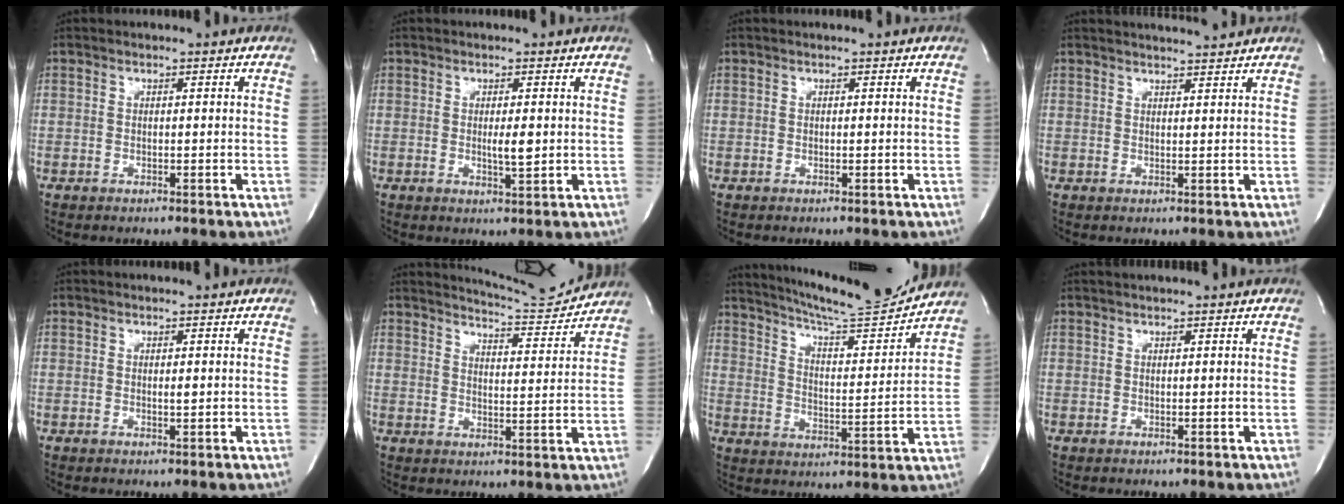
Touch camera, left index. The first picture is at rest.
{"total": 2.4, "force": [0.1, 0.4, 2.3], "torque": [-0.043, -0.008, 0.003]}
{"total": 0.0}
{"total": 4.5, "force": [4.4, -0.2, 1.1], "torque": [-0.021, 0.007, 0.057]}
{"total": 1.0, "force": [0.4, 0.1, 0.9], "torque": [-0.020, -0.005, 0.006]}
{"total": 8.3, "force": [8.3, -0.8, 0.0], "torque": [-0.014, -0.022, 0.118]}
{"total": 16.6, "force": [15.6, 0.1, 5.5], "torque": [-0.097, -0.034, 0.229]}
{"total": 3.9, "force": [3.7, -0.3, 1.5], "torque": [-0.017, 0.023, 0.048]}